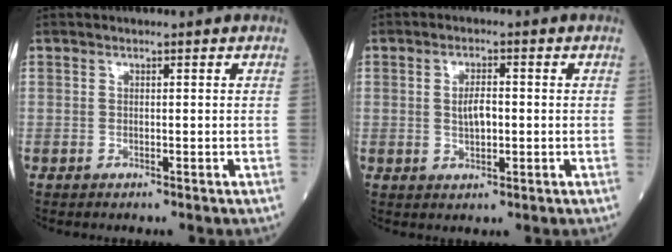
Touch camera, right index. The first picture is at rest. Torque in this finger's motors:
{"motor_torque": [-0.07, -0.11, 0.01, 0.01]}